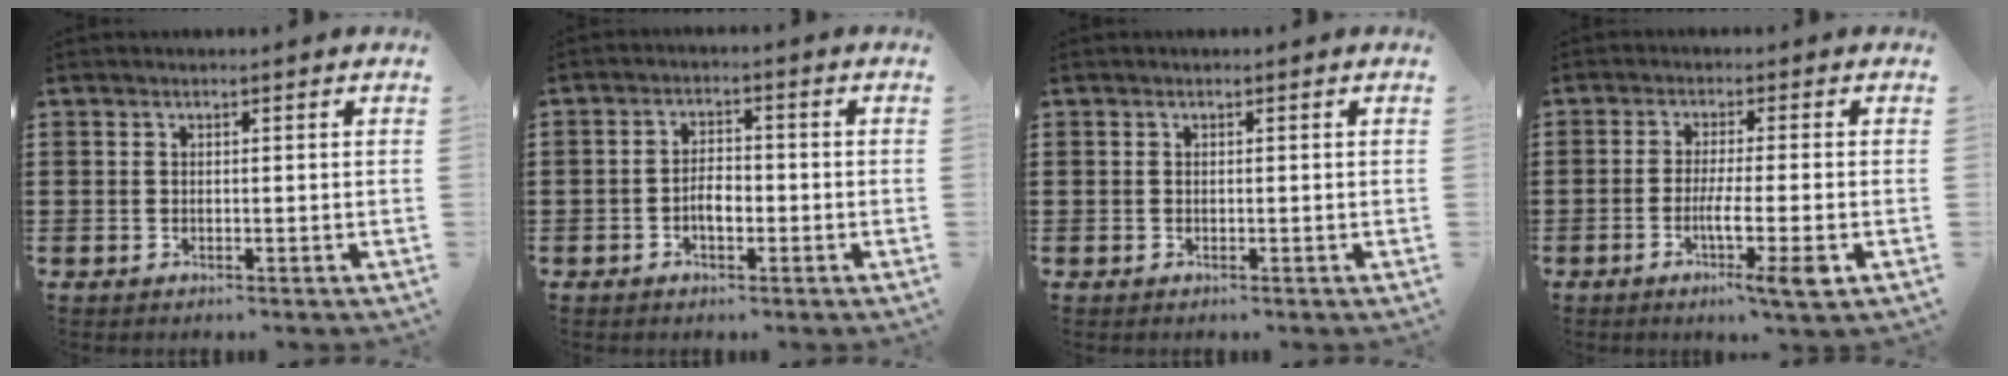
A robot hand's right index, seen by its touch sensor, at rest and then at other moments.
{"total": 3.2, "force": [-1.1, 1.5, 2.6], "torque": [-0.050, 0.006, -0.020]}
{"total": 0.0}
{"total": 6.4, "force": [-2.3, 0.1, 5.9], "torque": [-0.111, -0.017, -0.041]}